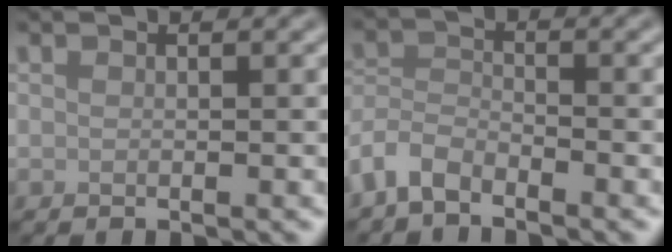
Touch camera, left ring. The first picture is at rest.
{"total": 3.0, "force": [-2.6, 1.2, 1.1], "torque": [-0.023, 0.001, -0.066]}